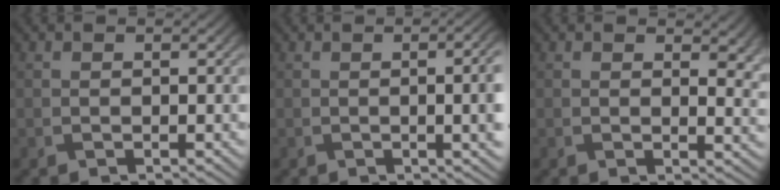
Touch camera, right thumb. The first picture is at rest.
{"total": 7.6, "force": [-0.3, 2.7, 7.1], "torque": [-0.073, 0.003, -0.004]}
{"total": 4.3, "force": [2.1, 2.1, 3.2], "torque": [-0.038, -0.007, 0.034]}